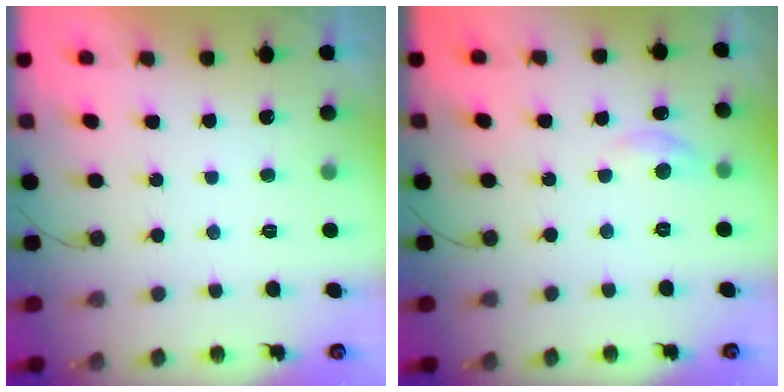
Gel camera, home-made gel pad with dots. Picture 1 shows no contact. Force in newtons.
{"total": 3.9, "press": 3.9, "slide": 0.6}